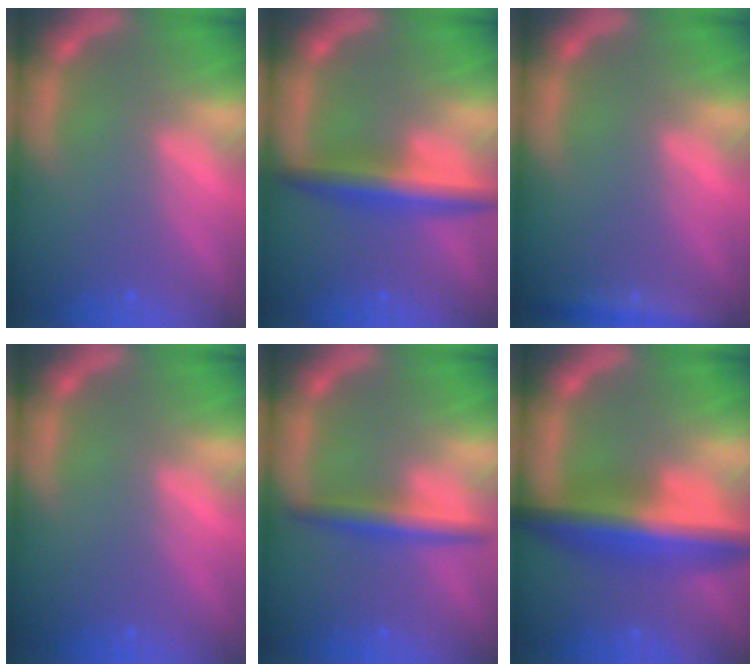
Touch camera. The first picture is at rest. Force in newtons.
{"total": 5.0}
{"total": 2.9}
{"total": 0.0}
{"total": 3.5}
{"total": 8.5}